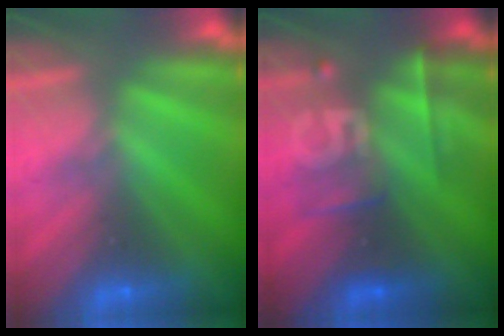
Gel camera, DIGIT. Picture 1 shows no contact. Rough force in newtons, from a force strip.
{"total": 2.4}